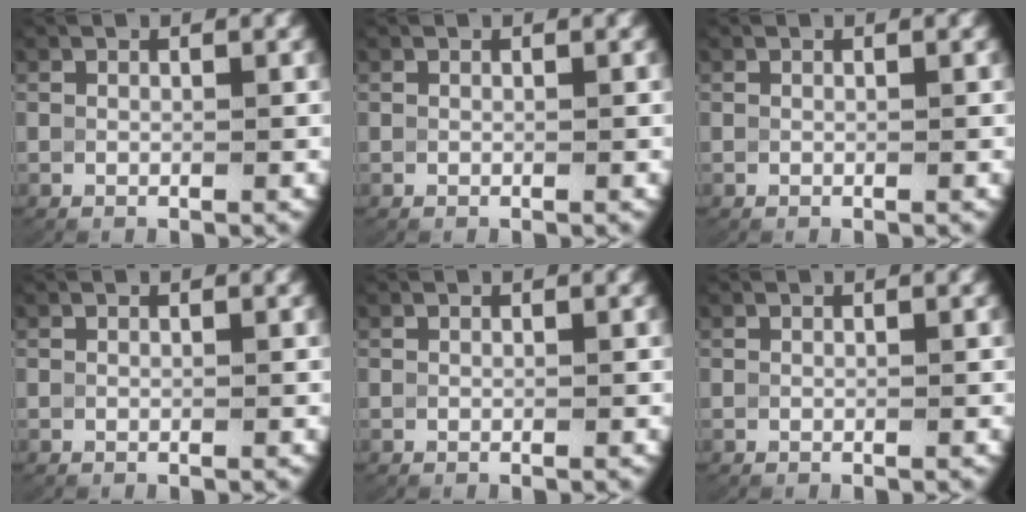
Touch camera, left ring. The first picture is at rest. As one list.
[{"total": 0.0}, {"total": 0.0}, {"total": 0.0}, {"total": 0.0}, {"total": 0.0}]